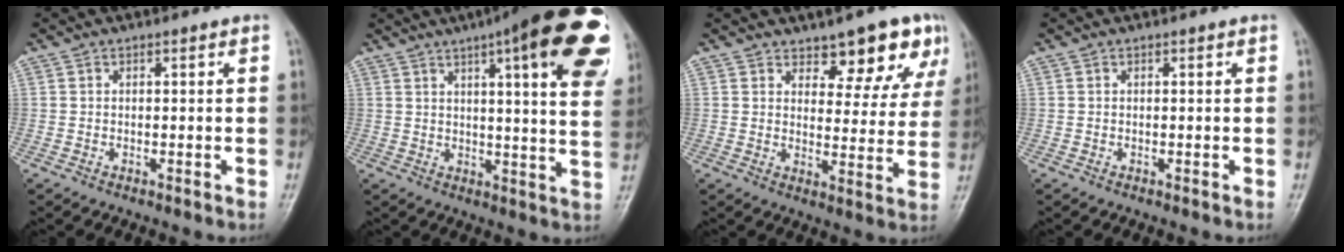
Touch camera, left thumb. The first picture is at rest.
{"total": 25.2, "force": [12.2, 5.8, 21.3], "torque": [-0.236, -0.009, 0.149]}
{"total": 9.8, "force": [6.9, 4.4, 5.5], "torque": [-0.027, -0.045, 0.087]}
{"total": 0.0}